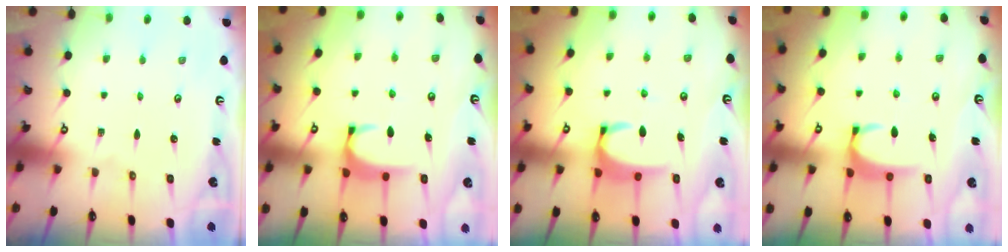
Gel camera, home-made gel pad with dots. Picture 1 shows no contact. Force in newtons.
{"total": 1.9, "press": 1.8, "slide": 0.5}
{"total": 3.6, "press": 3.5, "slide": 0.6}
{"total": 2.6, "press": 2.6, "slide": 0.4}